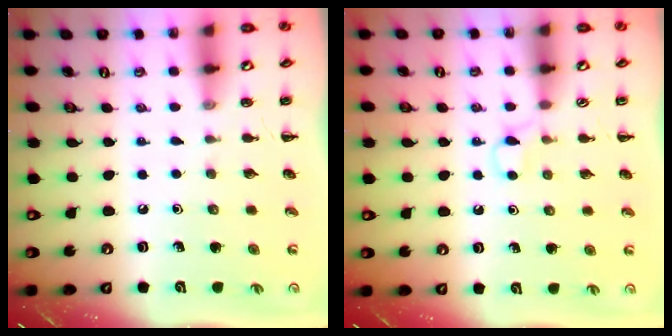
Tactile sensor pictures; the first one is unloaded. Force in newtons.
{"total": 2.6, "press": 2.5, "slide": 0.9}